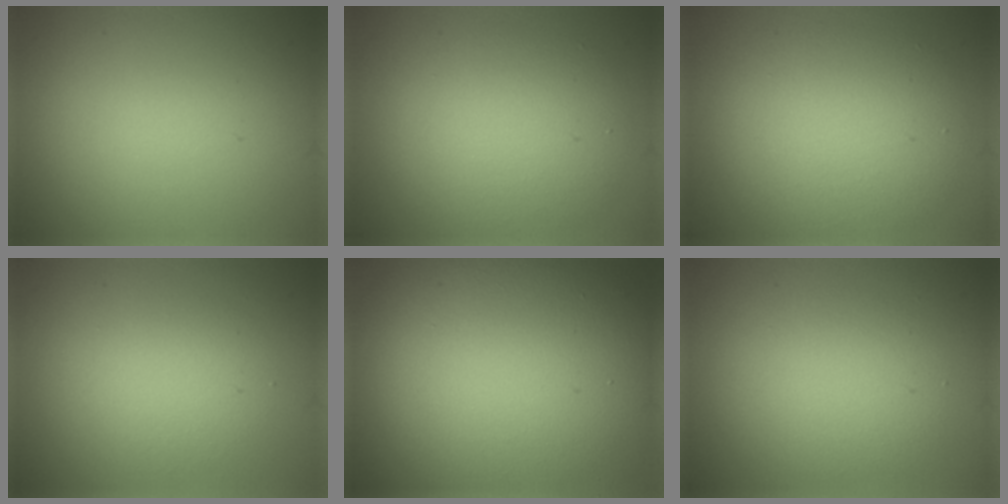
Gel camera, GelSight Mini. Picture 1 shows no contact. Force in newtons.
{"total": 5.4, "press": 5.4, "slide": 0.3}
{"total": 5.9, "press": 5.9, "slide": 0.5}
{"total": 2.9, "press": 2.8, "slide": 0.2}
{"total": 16.9, "press": 16.8, "slide": 1.1}
{"total": 3.5, "press": 3.5, "slide": 0.2}